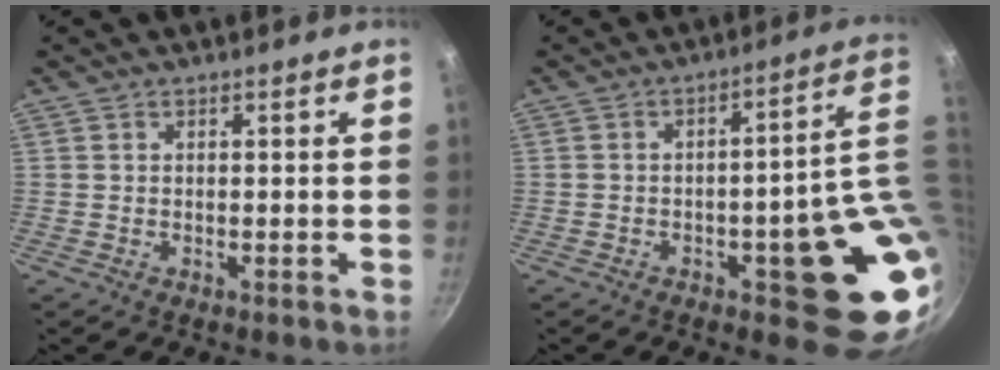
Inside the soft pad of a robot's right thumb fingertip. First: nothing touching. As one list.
[{"total": 15.9, "force": [-1.1, 5.1, 15.0], "torque": [-0.143, 0.004, -0.007]}]